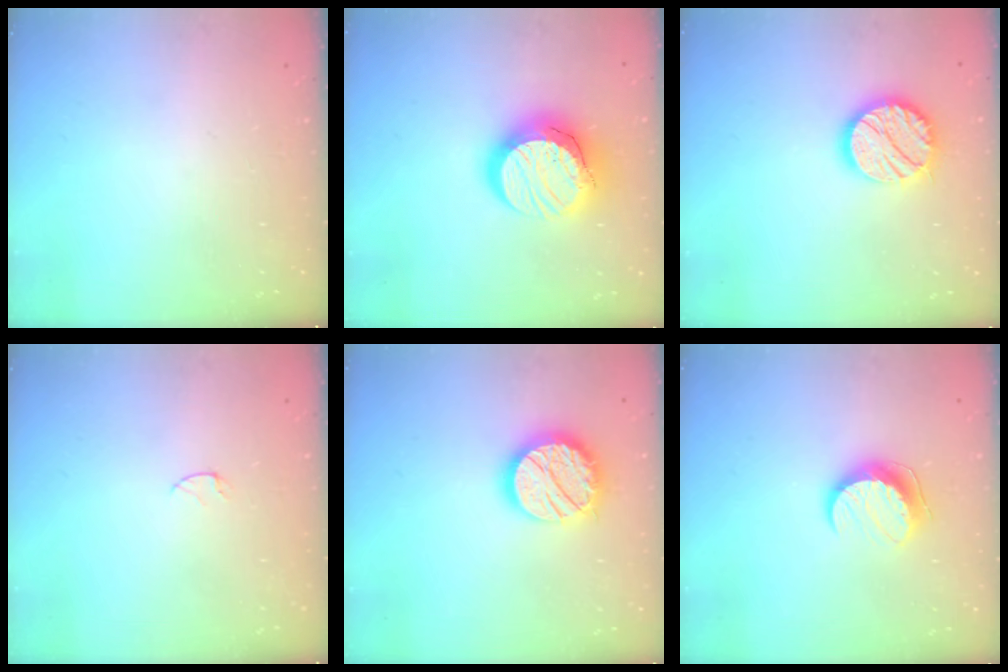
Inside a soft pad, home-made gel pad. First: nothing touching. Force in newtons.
{"total": 16.3, "press": 16.2, "slide": 1.1}
{"total": 14.8, "press": 14.7, "slide": 0.9}
{"total": 2.9, "press": 2.9, "slide": 0.3}
{"total": 17.1, "press": 17.0, "slide": 1.2}
{"total": 10.3, "press": 10.3, "slide": 0.7}